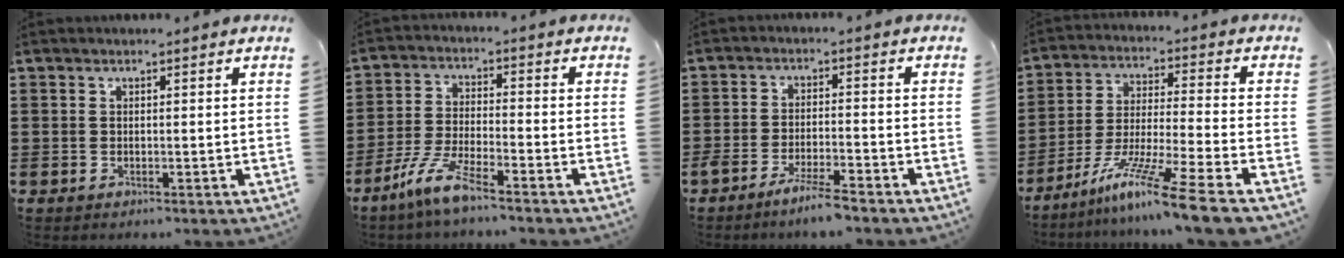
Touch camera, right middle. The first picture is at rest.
{"total": 6.5, "force": [-4.9, 0.4, 4.3], "torque": [-0.109, -0.016, -0.099]}
{"total": 4.5, "force": [-3.8, 0.0, 2.4], "torque": [-0.044, -0.005, -0.070]}
{"total": 11.4, "force": [-8.6, -0.7, 7.4], "torque": [-0.138, 0.000, -0.170]}